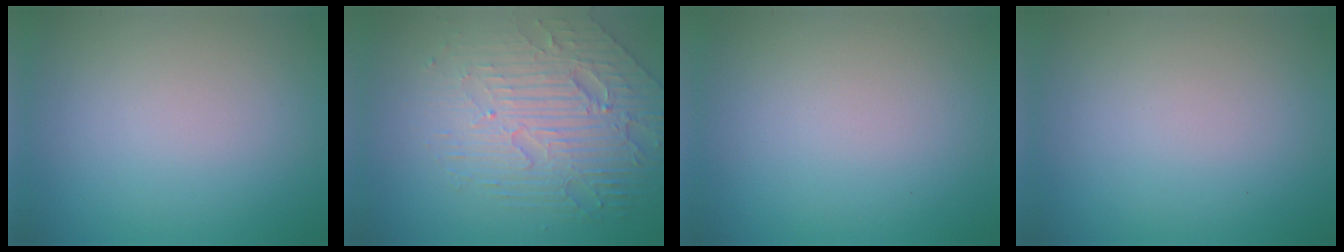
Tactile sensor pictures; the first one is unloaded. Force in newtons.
{"total": 6.8, "press": 4.9, "slide": 4.8}
{"total": 0.0}
{"total": 0.0}